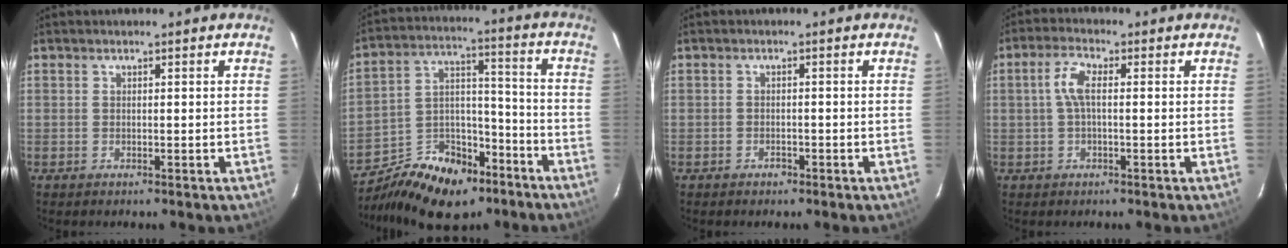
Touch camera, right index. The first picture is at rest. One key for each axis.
{"total": 18.0, "fx": -12.6, "fy": 9.7, "fz": 8.5, "tx": -0.167, "ty": 0.035, "tz": -0.193}
{"total": 1.4, "fx": -1.1, "fy": 0.9, "fz": 0.3, "tx": -0.006, "ty": 0.002, "tz": -0.016}
{"total": 4.1, "fx": 0.2, "fy": 1.4, "fz": 3.8, "tx": -0.082, "ty": 0.010, "tz": 0.003}